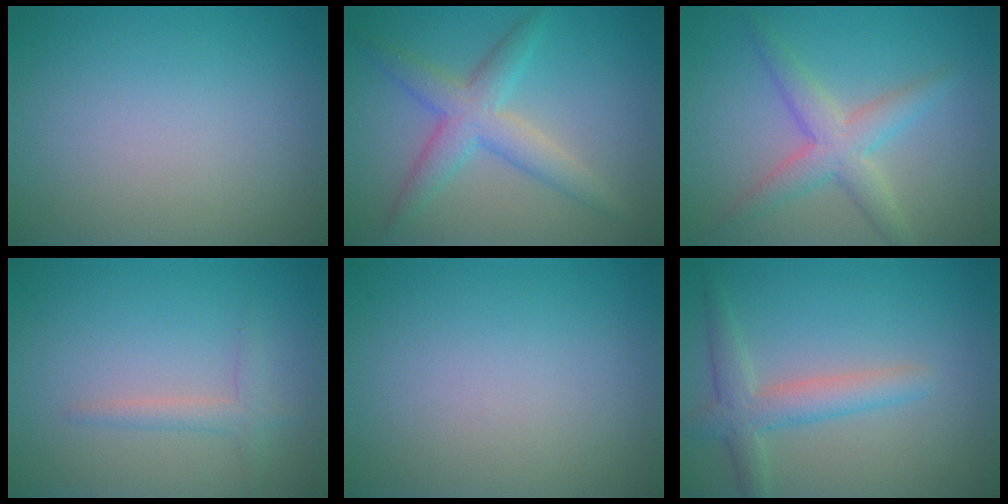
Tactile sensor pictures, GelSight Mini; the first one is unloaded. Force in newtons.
{"total": 4.3, "press": 4.3, "slide": 0.1}
{"total": 3.8, "press": 3.8, "slide": 0.1}
{"total": 1.6, "press": 1.6, "slide": 0.1}
{"total": 0.0}
{"total": 3.4, "press": 3.4, "slide": 0.3}